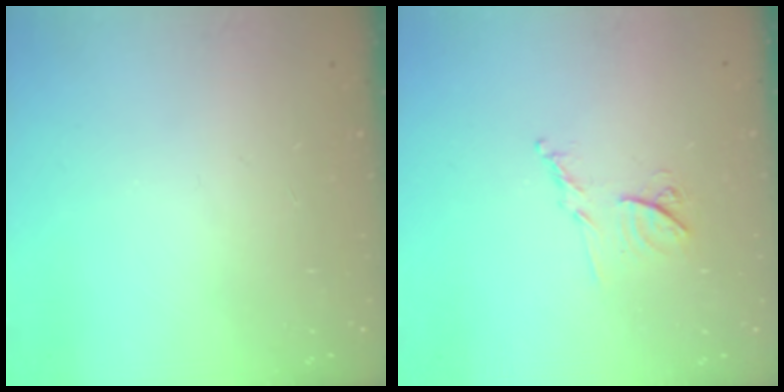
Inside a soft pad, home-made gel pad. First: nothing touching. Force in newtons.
{"total": 8.7, "press": 8.7, "slide": 0.4}